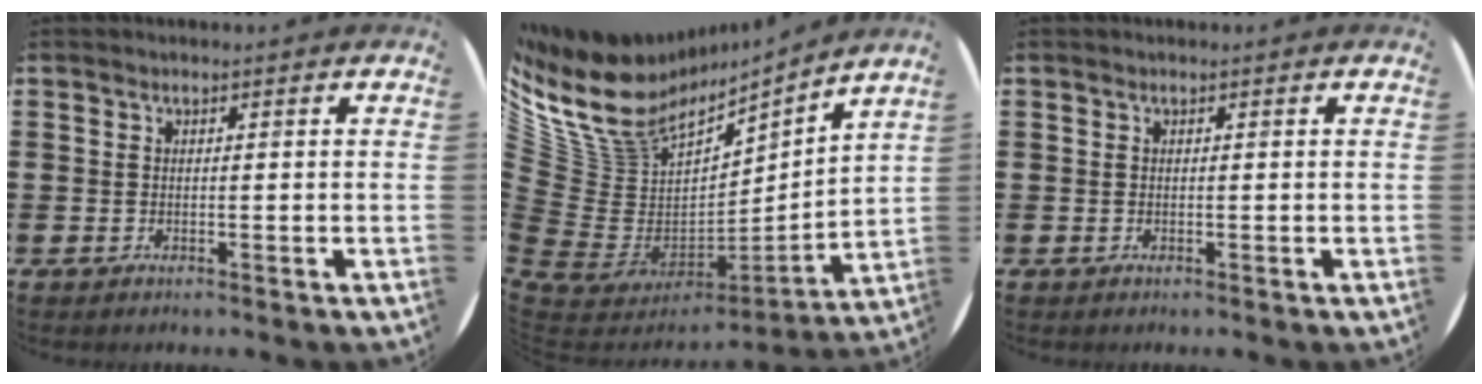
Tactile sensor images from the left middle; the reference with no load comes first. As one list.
[{"total": 12.0, "force": [6.4, 9.4, 3.7], "torque": [-0.151, -0.065, 0.120]}, {"total": 0.0}]